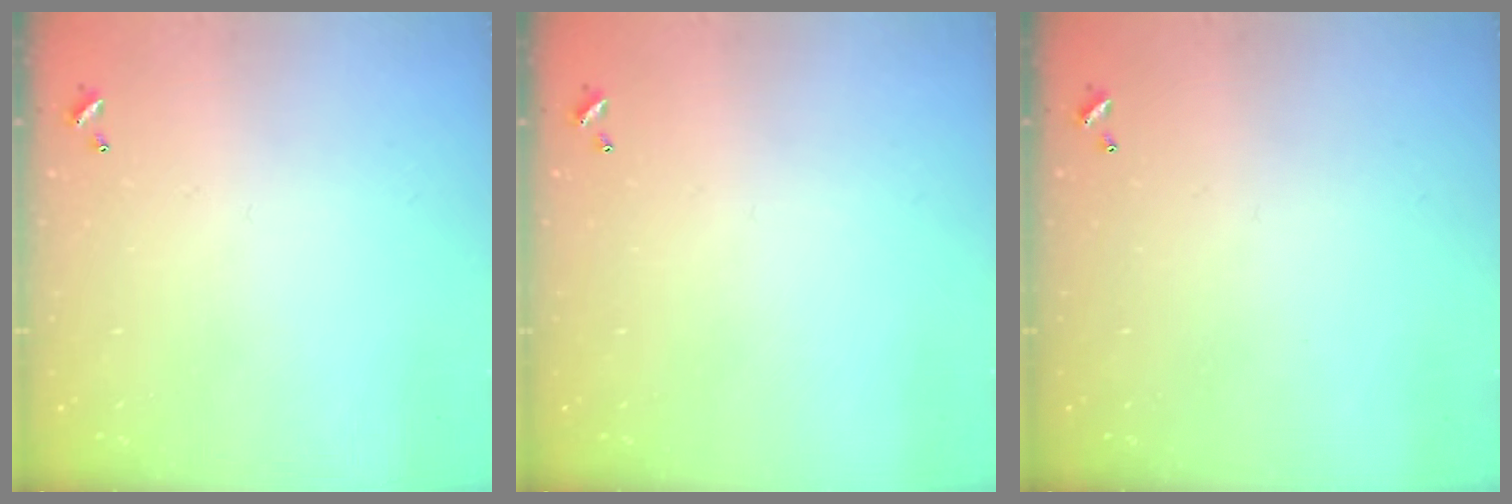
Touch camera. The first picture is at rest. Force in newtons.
{"total": 0.0}
{"total": 0.0}